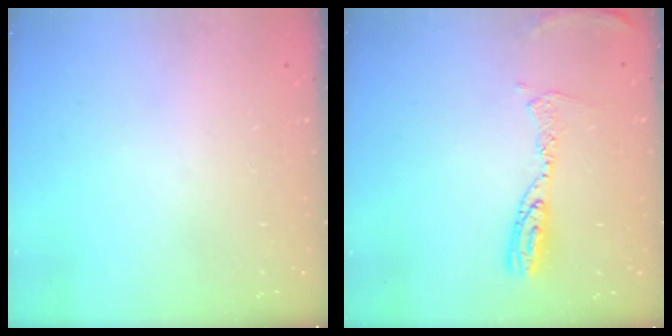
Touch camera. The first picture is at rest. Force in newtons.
{"total": 9.5, "press": 9.4, "slide": 0.9}